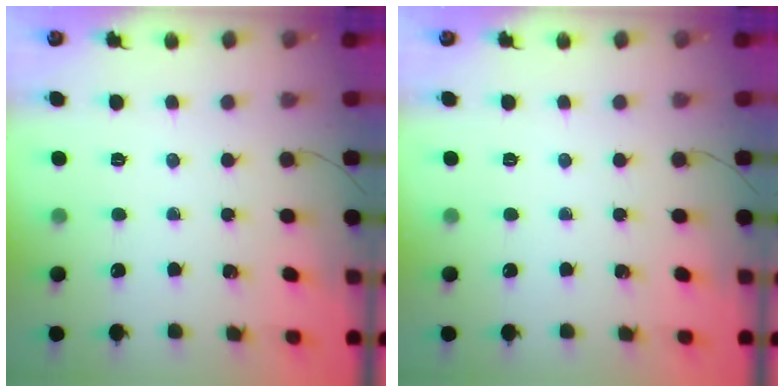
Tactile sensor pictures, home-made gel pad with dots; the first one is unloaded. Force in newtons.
{"total": 0.0}